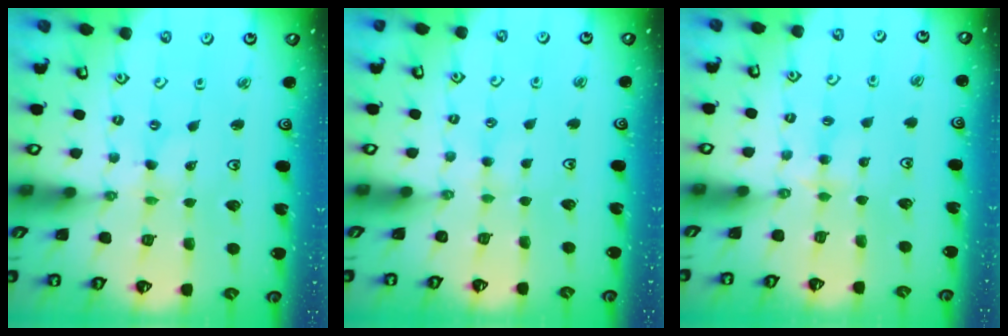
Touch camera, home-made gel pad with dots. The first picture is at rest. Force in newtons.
{"total": 2.0, "press": 2.0, "slide": 0.4}
{"total": 2.6, "press": 2.5, "slide": 0.4}